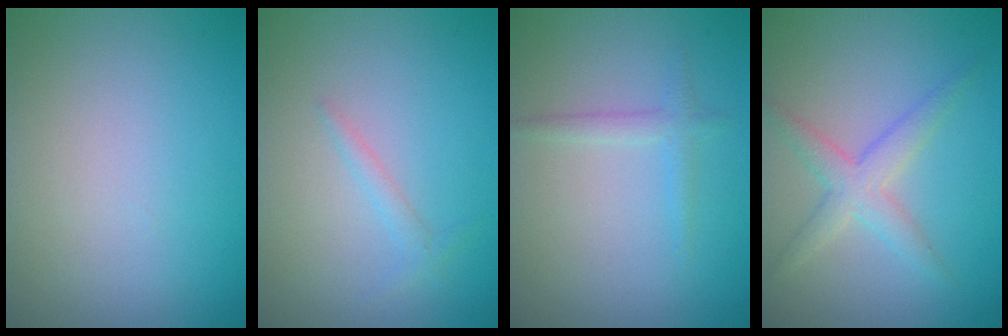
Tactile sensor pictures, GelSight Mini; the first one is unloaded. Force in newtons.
{"total": 0.9, "press": 0.9, "slide": 0.1}
{"total": 1.3, "press": 1.3, "slide": 0.1}
{"total": 2.9, "press": 2.9, "slide": 0.1}